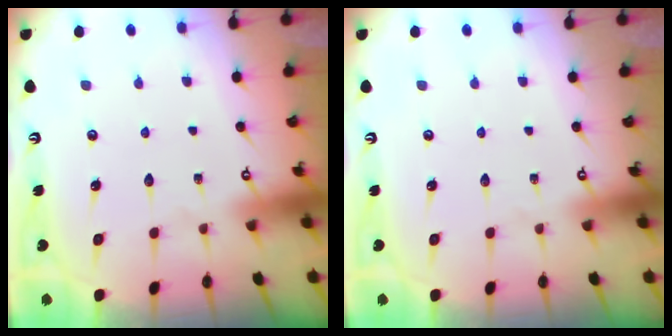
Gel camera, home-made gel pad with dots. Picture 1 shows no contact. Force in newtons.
{"total": 0.0}